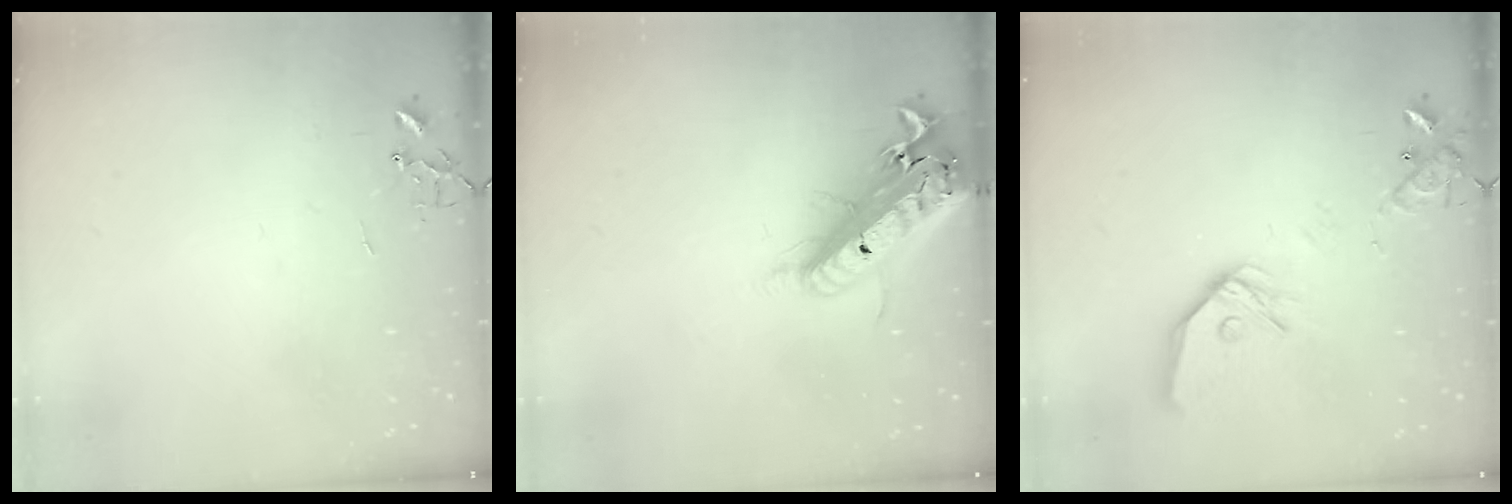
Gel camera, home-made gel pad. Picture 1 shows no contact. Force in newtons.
{"total": 21.6, "press": 21.0, "slide": 5.0}
{"total": 15.8, "press": 15.6, "slide": 2.1}